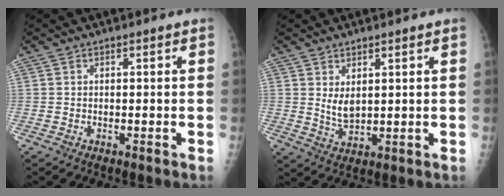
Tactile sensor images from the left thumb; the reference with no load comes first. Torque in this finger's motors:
{"motor_torque": [0.20, 0.04, 0.54, -0.23, 0.02]}